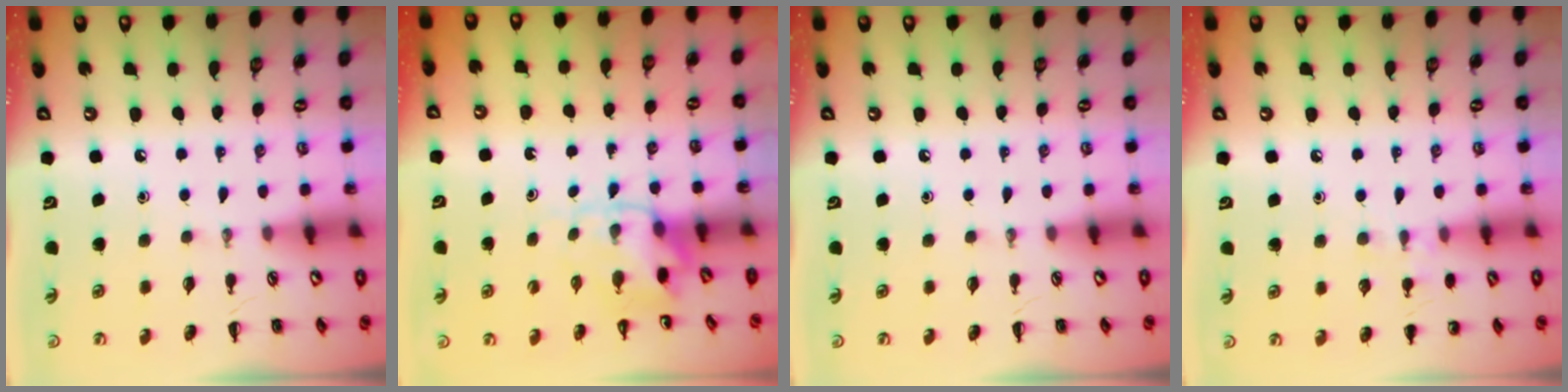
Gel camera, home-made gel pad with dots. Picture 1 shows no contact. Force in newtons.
{"total": 5.1, "press": 5.0, "slide": 0.9}
{"total": 0.0}
{"total": 6.7, "press": 6.5, "slide": 1.6}